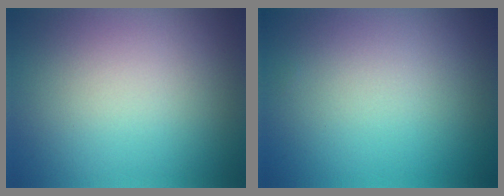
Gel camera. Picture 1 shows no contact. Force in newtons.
{"total": 0.0}